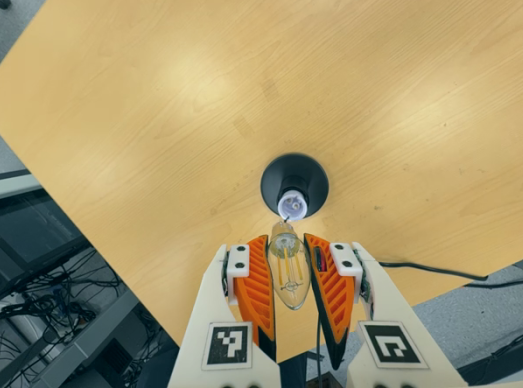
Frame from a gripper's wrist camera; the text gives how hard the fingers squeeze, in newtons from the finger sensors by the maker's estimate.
{"total": 20.7, "left": 22.2, "right": 19.2}